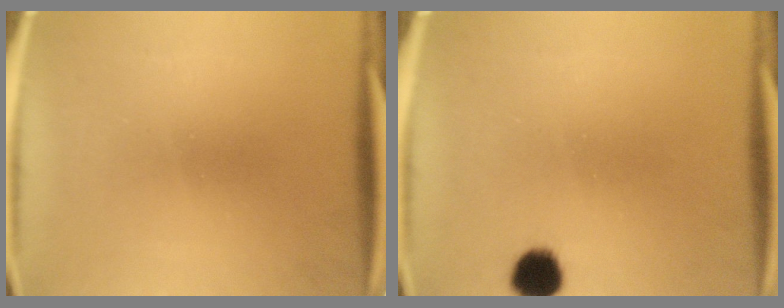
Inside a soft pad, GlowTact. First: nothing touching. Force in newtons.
{"total": 5.5}